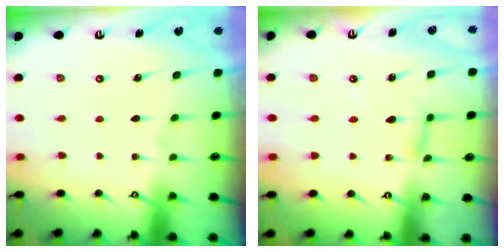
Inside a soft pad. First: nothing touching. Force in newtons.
{"total": 2.8, "press": 2.8, "slide": 0.2}